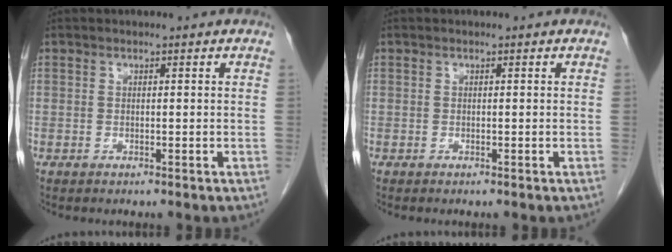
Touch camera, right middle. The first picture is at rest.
{"total": 0.0}